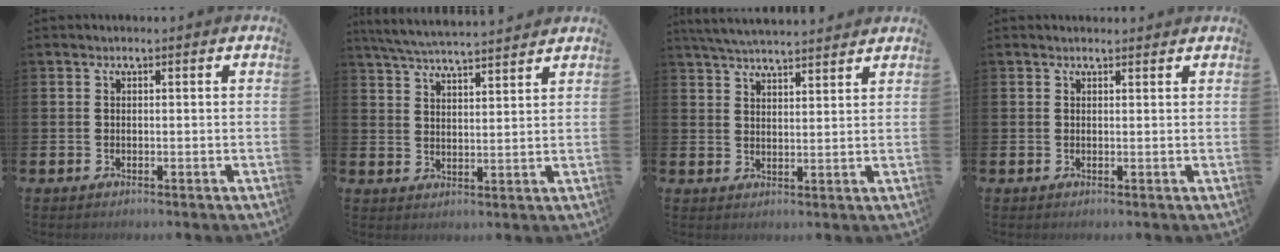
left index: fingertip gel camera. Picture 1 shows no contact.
{"total": 5.5, "force": [5.4, 0.0, 1.0], "torque": [-0.038, -0.028, 0.096]}
{"total": 4.9, "force": [4.8, 0.2, 0.7], "torque": [-0.030, -0.019, 0.088]}
{"total": 0.8, "force": [0.7, 0.2, 0.1], "torque": [0.010, -0.003, 0.011]}